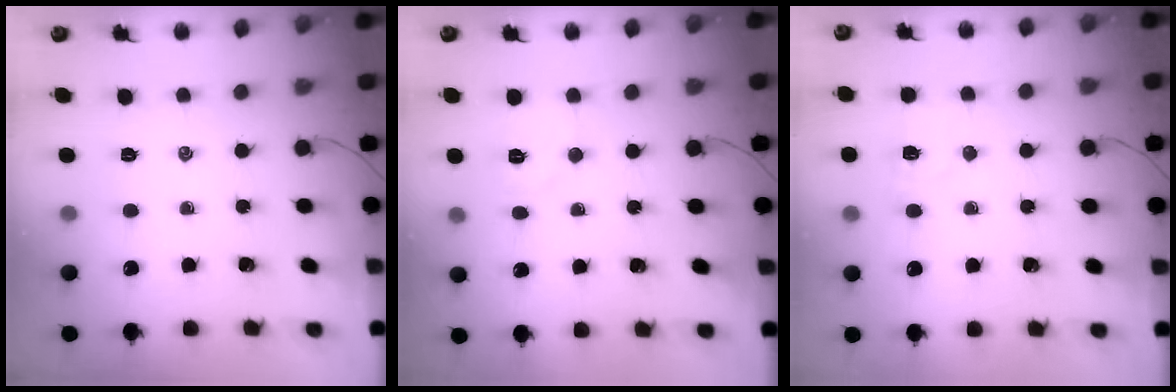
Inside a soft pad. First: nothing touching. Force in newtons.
{"total": 5.7, "press": 5.6, "slide": 1.1}
{"total": 5.0, "press": 4.9, "slide": 0.9}